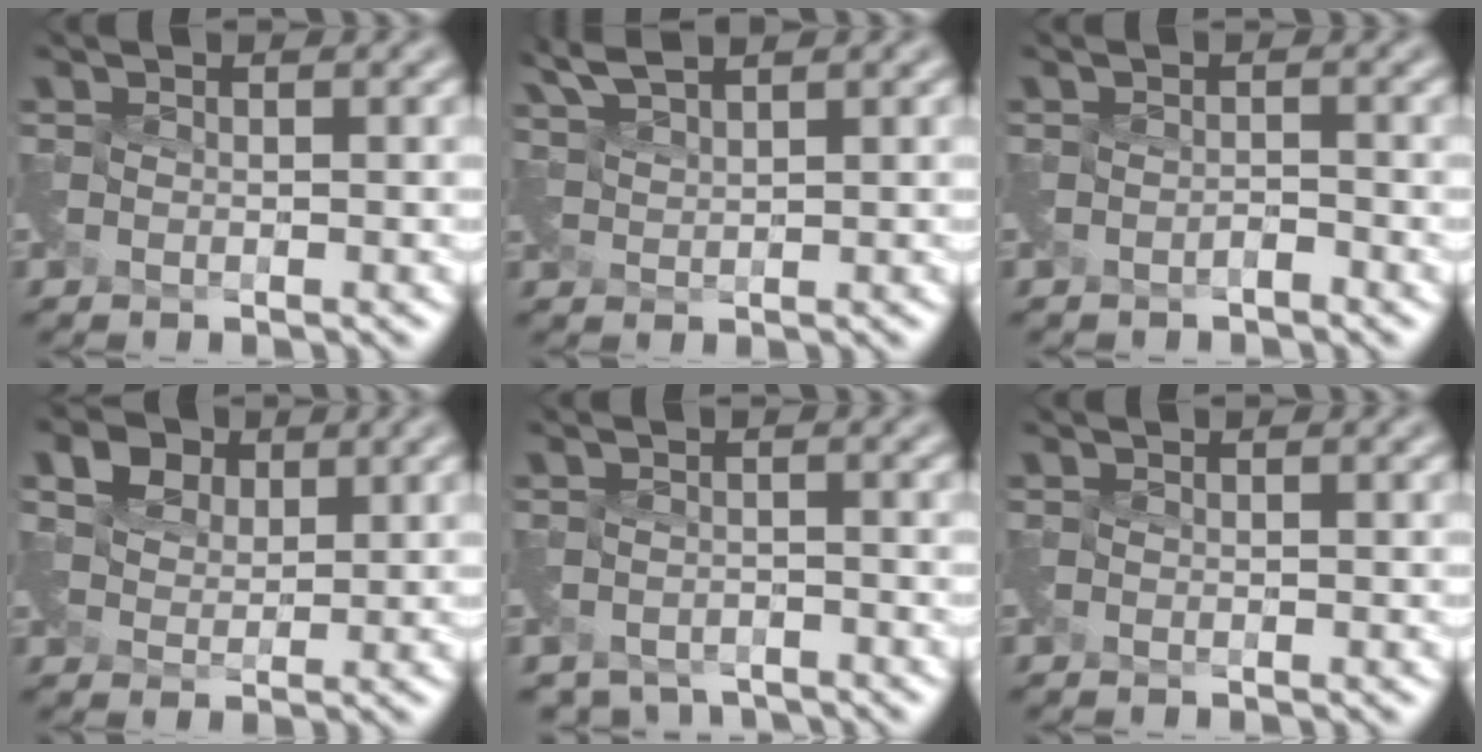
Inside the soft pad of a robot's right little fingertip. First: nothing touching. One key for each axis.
{"total": 3.5, "fx": 3.3, "fy": 0.0, "fz": 1.4, "tx": -0.039, "ty": 0.016, "tz": 0.069}
{"total": 0.8, "fx": -0.7, "fy": 0.2, "fz": 0.3, "tx": -0.003, "ty": -0.005, "tz": -0.014}
{"total": 4.3, "fx": 3.1, "fy": 2.4, "fz": 1.8, "tx": -0.045, "ty": 0.004, "tz": 0.056}
{"total": 3.0, "fx": -2.7, "fy": 1.4, "fz": 0.5, "tx": 0.003, "ty": -0.015, "tz": -0.046}
{"total": 0.0}